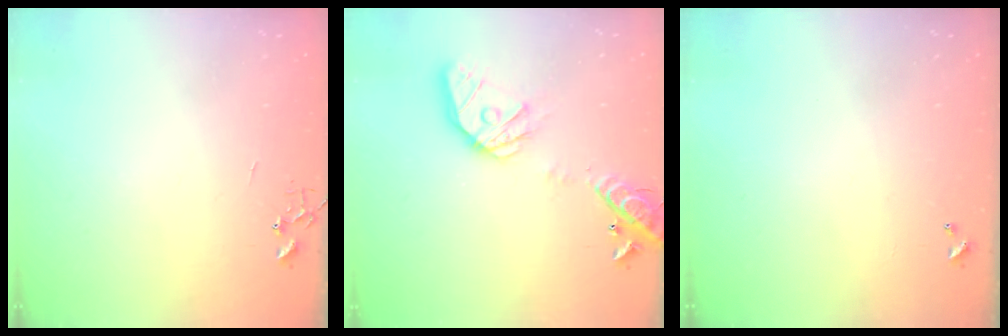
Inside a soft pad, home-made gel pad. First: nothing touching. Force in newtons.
{"total": 16.7, "press": 16.5, "slide": 2.5}
{"total": 0.0}